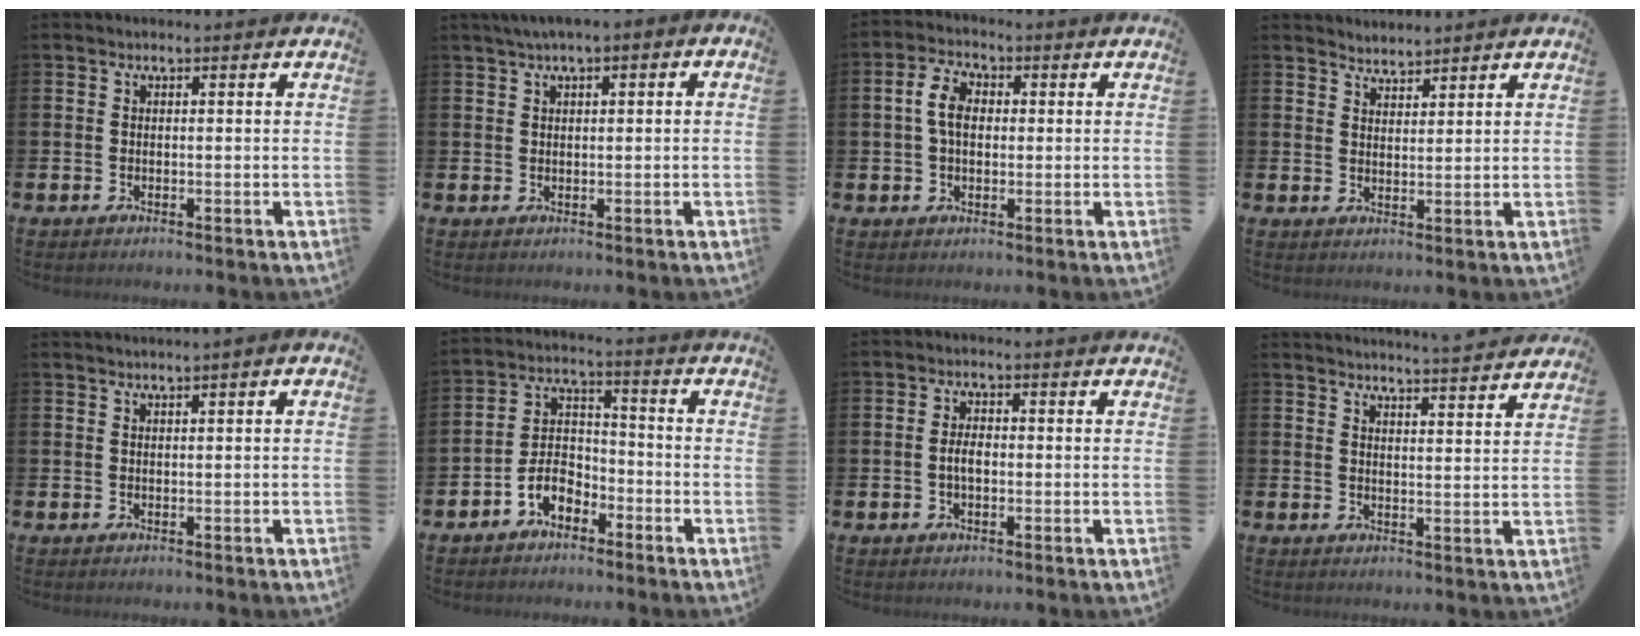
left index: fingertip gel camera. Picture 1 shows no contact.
{"total": 1.7, "force": [0.9, 0.8, 1.3], "torque": [-0.025, 0.005, 0.014]}
{"total": 5.0, "force": [0.9, 3.3, 3.6], "torque": [-0.067, 0.013, 0.010]}
{"total": 3.1, "force": [3.0, 0.5, -0.5], "torque": [0.000, -0.013, 0.056]}
{"total": 0.7, "force": [0.4, -0.3, 0.5], "torque": [-0.014, 0.001, 0.008]}
{"total": 5.2, "force": [-3.5, 3.1, 2.3], "torque": [-0.055, 0.011, -0.069]}
{"total": 2.5, "force": [-0.3, 1.3, 2.1], "torque": [-0.040, 0.005, -0.008]}
{"total": 4.1, "force": [4.0, -0.8, 0.1], "torque": [-0.004, -0.031, 0.069]}